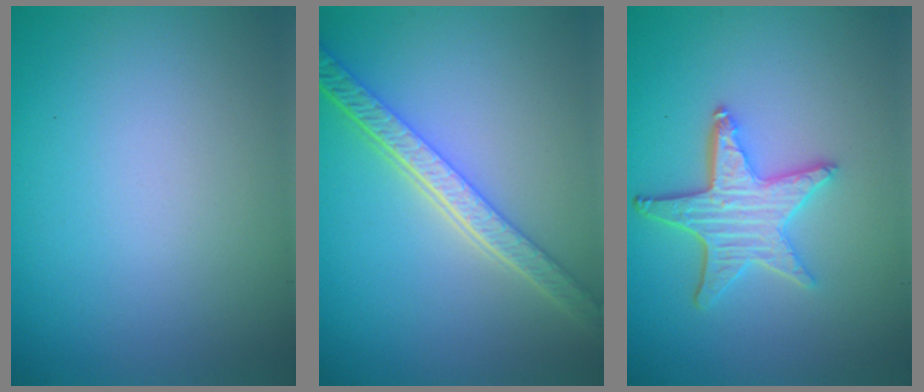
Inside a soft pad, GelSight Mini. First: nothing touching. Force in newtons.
{"total": 5.1, "press": 4.0, "slide": 3.1}
{"total": 4.4, "press": 3.7, "slide": 2.4}